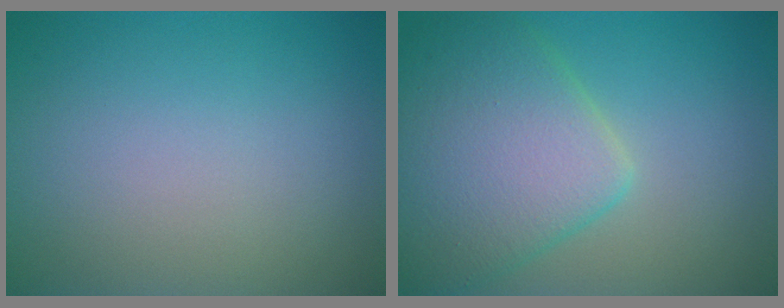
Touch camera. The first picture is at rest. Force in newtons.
{"total": 7.5, "press": 7.5, "slide": 0.1}